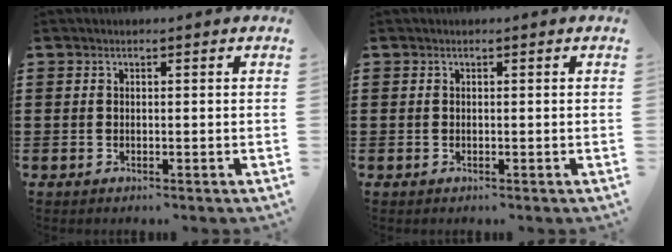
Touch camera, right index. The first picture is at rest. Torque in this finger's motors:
{"motor_torque": [0.00, 0.00, 0.04, -0.01]}